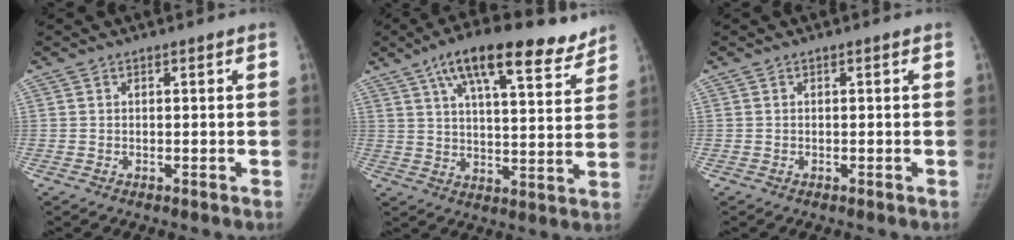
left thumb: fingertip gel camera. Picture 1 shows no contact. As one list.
[{"total": 17.8, "force": [11.5, 6.1, 12.2], "torque": [-0.157, -0.024, 0.180]}, {"total": 0.0}]